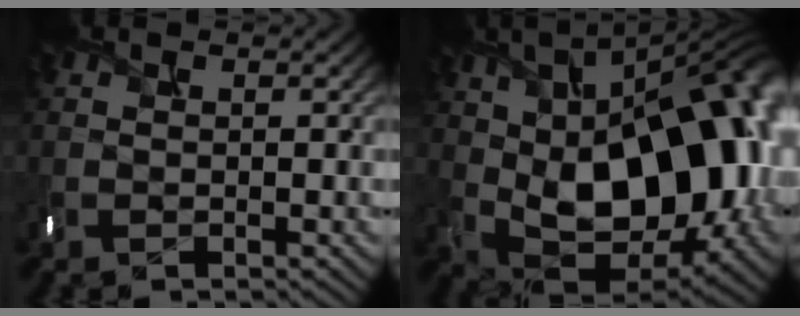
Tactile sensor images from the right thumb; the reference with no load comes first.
{"total": 21.3, "force": [0.5, 12.7, 17.0], "torque": [-0.257, -0.016, 0.009]}